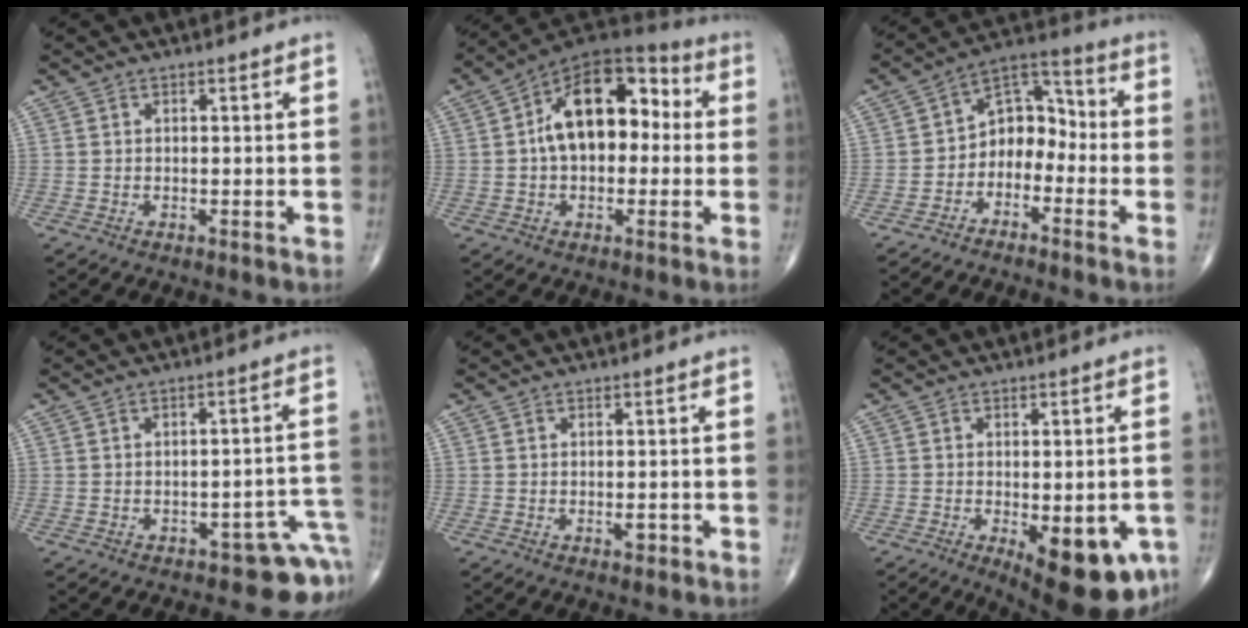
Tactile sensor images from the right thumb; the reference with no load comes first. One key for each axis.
{"total": 16.6, "fx": 1.6, "fy": 10.1, "fz": 13.1, "tx": -0.171, "ty": 0.046, "tz": 0.013}
{"total": 9.0, "fx": -3.2, "fy": 6.5, "fz": 5.3, "tx": -0.051, "ty": 0.063, "tz": -0.073}
{"total": 7.1, "fx": -4.4, "fy": 3.8, "fz": 4.0, "tx": -0.003, "ty": 0.059, "tz": -0.055}
{"total": 1.4, "fx": -0.5, "fy": 0.6, "fz": 1.1, "tx": -0.016, "ty": -0.001, "tz": -0.007}
{"total": 14.7, "fx": -5.5, "fy": 5.9, "fz": 12.3, "tx": -0.124, "ty": -0.001, "tz": -0.056}